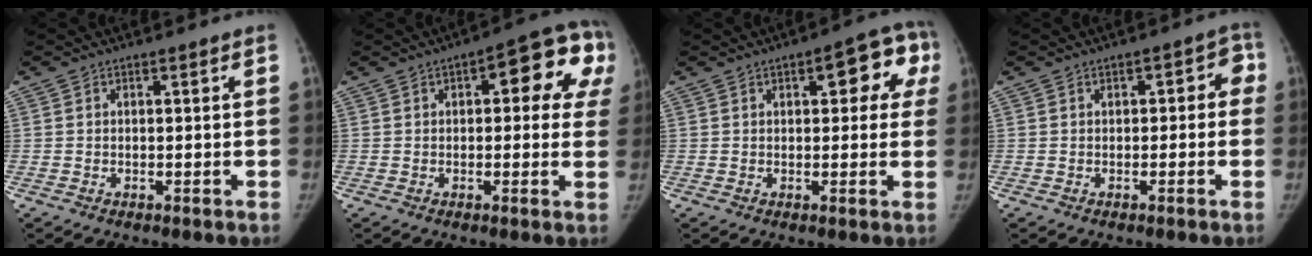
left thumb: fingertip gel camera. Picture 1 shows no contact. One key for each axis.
{"total": 14.3, "fx": 4.1, "fy": 6.3, "fz": 12.2, "tx": -0.101, "ty": 0.020, "tz": 0.036}
{"total": 10.2, "fx": 3.4, "fy": 4.7, "fz": 8.4, "tx": -0.059, "ty": 0.016, "tz": 0.032}
{"total": 4.1, "fx": 0.0, "fy": 3.0, "fz": 2.9, "tx": 0.002, "ty": 0.018, "tz": -0.010}